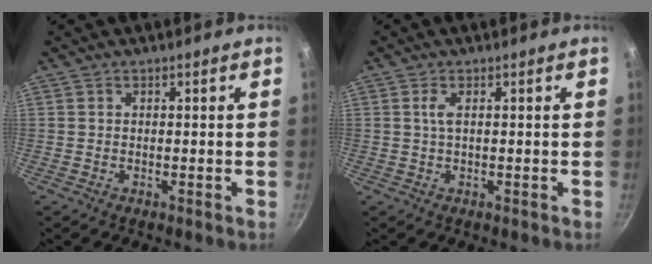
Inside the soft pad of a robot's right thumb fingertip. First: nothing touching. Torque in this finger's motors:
{"motor_torque": [0.86, 0.35, 0.33, -0.11, 0.08]}